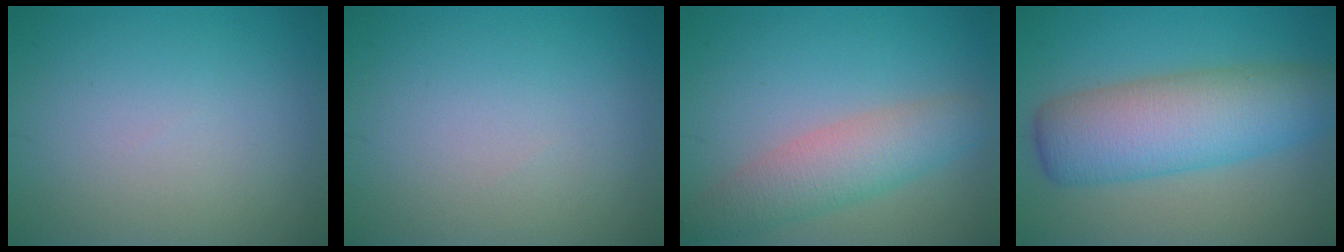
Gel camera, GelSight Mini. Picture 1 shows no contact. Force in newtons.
{"total": 0.0}
{"total": 4.5, "press": 4.5, "slide": 0.2}
{"total": 8.5, "press": 8.5, "slide": 0.2}